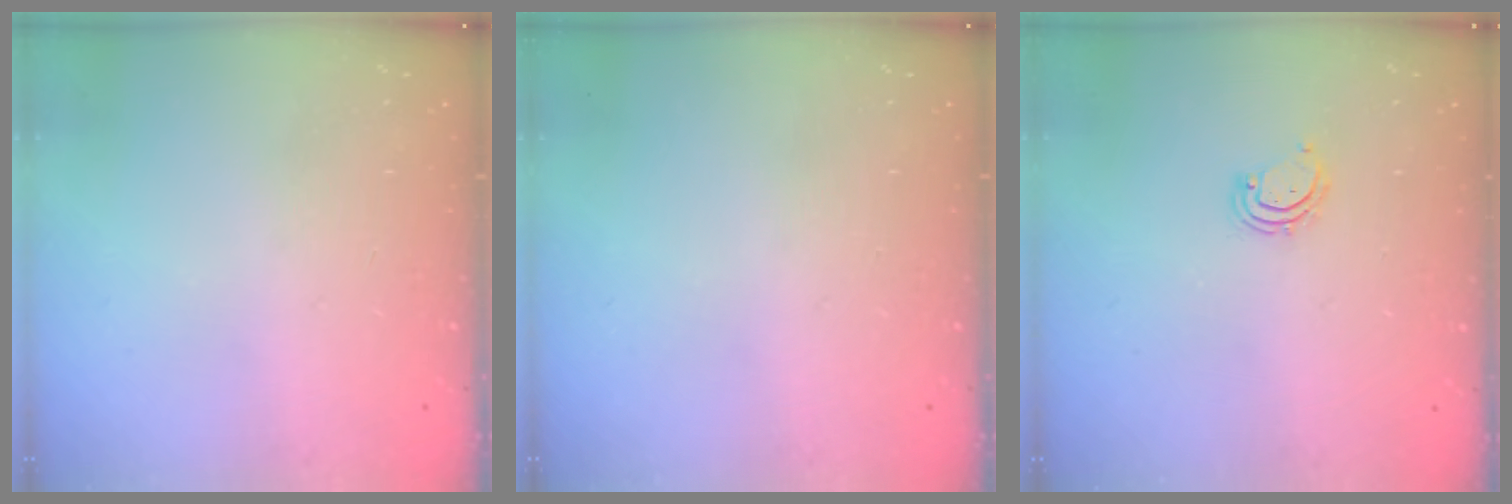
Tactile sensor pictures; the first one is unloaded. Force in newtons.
{"total": 0.0}
{"total": 3.7, "press": 3.6, "slide": 0.5}